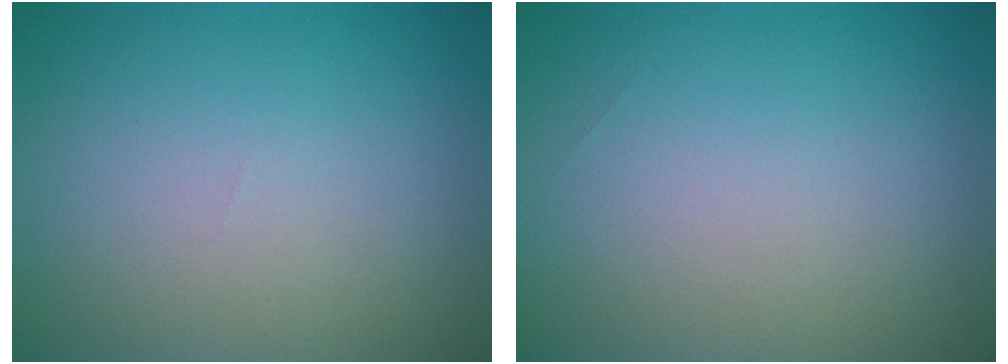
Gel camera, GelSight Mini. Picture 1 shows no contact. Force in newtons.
{"total": 0.0}